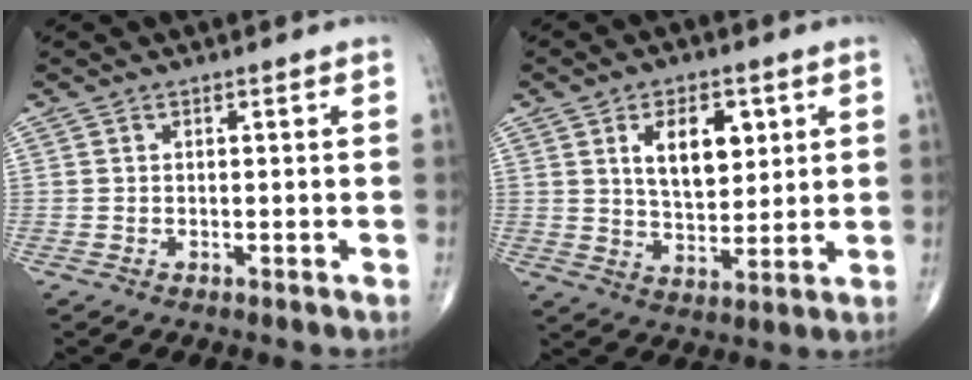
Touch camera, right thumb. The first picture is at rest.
{"total": 10.7, "force": [3.6, 6.1, 8.1], "torque": [-0.097, -0.019, 0.065]}